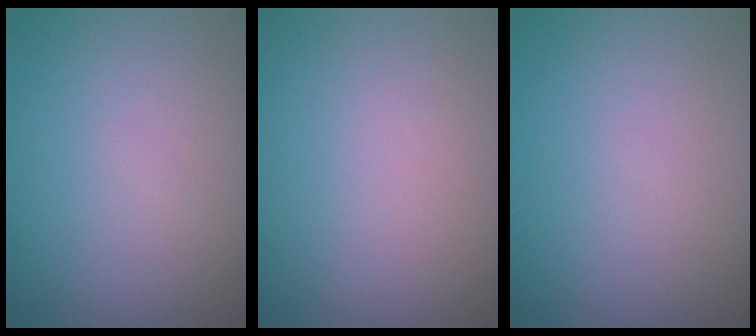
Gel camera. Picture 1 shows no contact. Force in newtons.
{"total": 0.0}
{"total": 0.0}